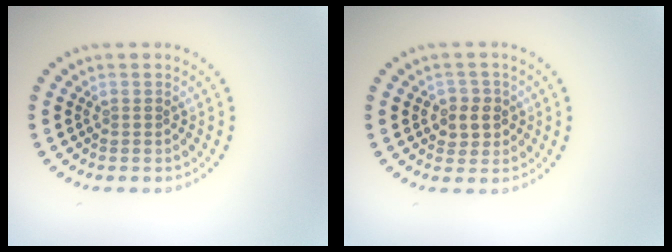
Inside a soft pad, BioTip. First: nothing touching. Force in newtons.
{"total": 2.4, "press": 2.3, "slide": 0.8}